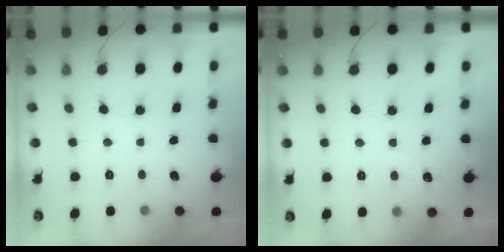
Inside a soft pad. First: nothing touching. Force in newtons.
{"total": 2.9, "press": 2.9, "slide": 0.3}